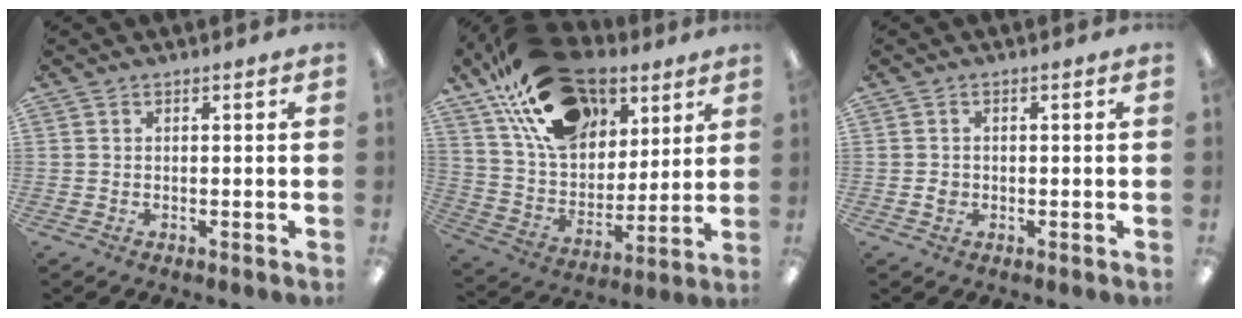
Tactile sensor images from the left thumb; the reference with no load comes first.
{"total": 23.7, "force": [14.1, 14.2, 12.6], "torque": [-0.217, -0.065, 0.260]}
{"total": 1.6, "force": [-0.2, 1.5, 0.7], "torque": [-0.013, 0.004, -0.005]}